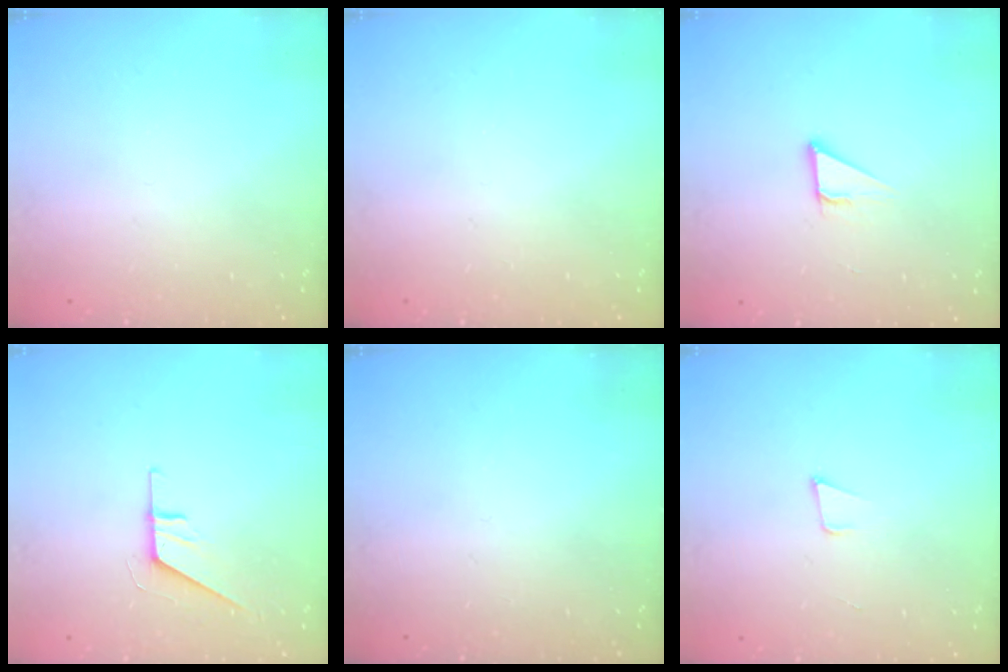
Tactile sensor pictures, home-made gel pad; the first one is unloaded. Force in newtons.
{"total": 0.0}
{"total": 2.8, "press": 2.8, "slide": 0.2}
{"total": 5.9, "press": 5.9, "slide": 0.6}
{"total": 0.0}
{"total": 3.9, "press": 2.9, "slide": 2.6}